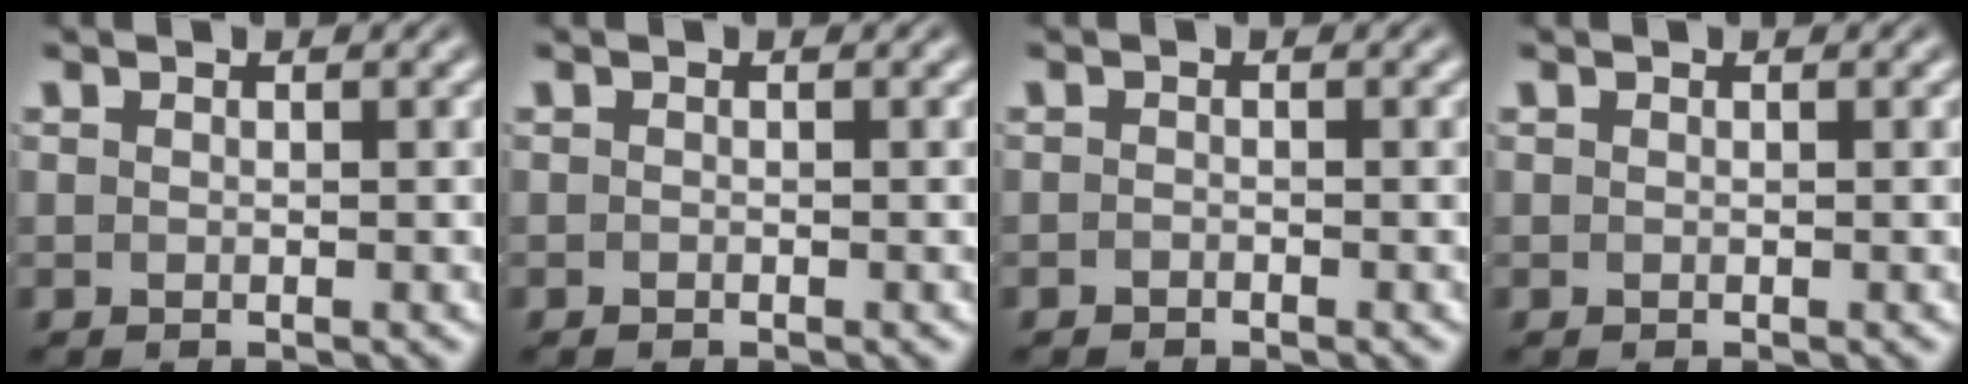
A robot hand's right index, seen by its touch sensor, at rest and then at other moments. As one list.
[{"total": 0.5, "force": [-0.3, -0.4, -0.1], "torque": [0.002, -0.006, -0.003]}, {"total": 0.9, "force": [-0.7, -0.5, -0.2], "torque": [0.005, -0.009, -0.009]}, {"total": 0.0}]